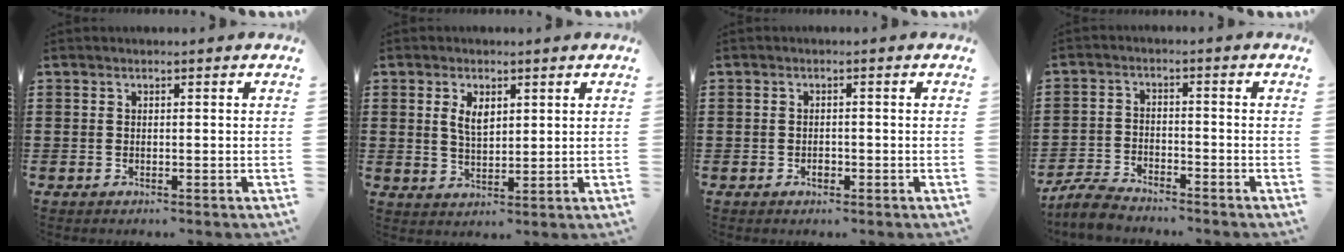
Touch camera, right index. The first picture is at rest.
{"total": 3.6, "force": [1.4, 1.8, 2.8], "torque": [-0.052, 0.002, 0.022]}
{"total": 1.2, "force": [-0.5, 0.8, 0.7], "torque": [-0.015, -0.001, -0.010]}
{"total": 4.3, "force": [-4.2, 0.6, 1.1], "torque": [-0.042, -0.002, -0.090]}